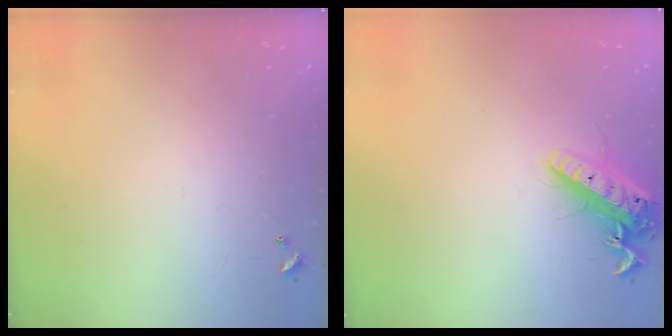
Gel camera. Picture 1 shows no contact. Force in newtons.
{"total": 14.8, "press": 14.6, "slide": 2.9}